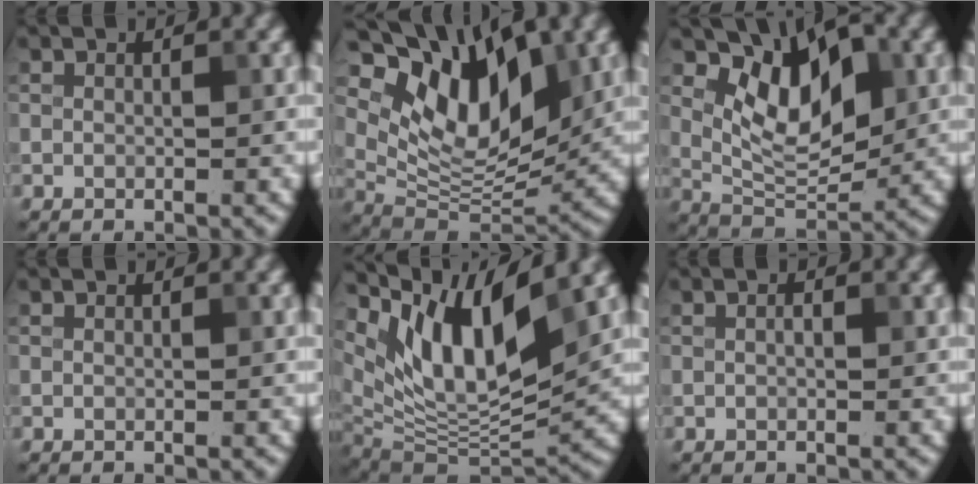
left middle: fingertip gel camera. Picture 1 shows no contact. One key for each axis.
{"total": 11.2, "fx": 5.8, "fy": 5.5, "fz": 7.9, "tx": -0.130, "ty": -0.002, "tz": 0.102}
{"total": 7.7, "fx": 2.6, "fy": 4.1, "fz": 6.0, "tx": -0.096, "ty": -0.008, "tz": 0.043}
{"total": 0.0}
{"total": 11.3, "fx": 6.3, "fy": 3.7, "fz": 8.6, "tx": -0.147, "ty": -0.004, "tz": 0.123}
{"total": 0.6, "fx": 0.0, "fy": 0.3, "fz": 0.5, "tx": -0.009, "ty": 0.000, "tz": 0.000}